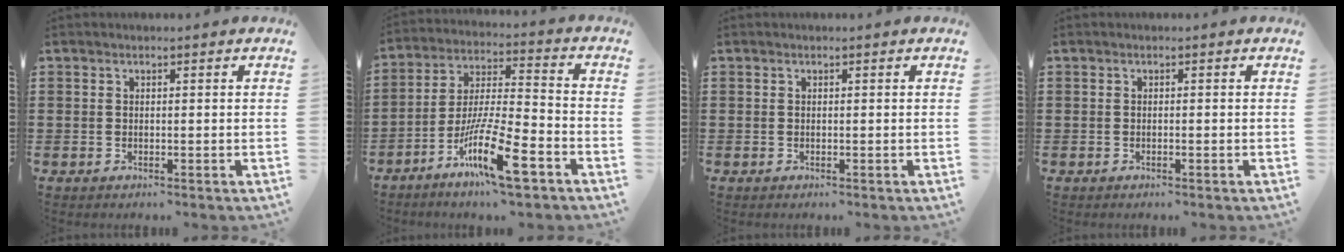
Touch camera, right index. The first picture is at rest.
{"total": 13.5, "force": [-7.8, 2.2, 10.8], "torque": [-0.217, 0.000, -0.146]}
{"total": 0.0}
{"total": 0.0}